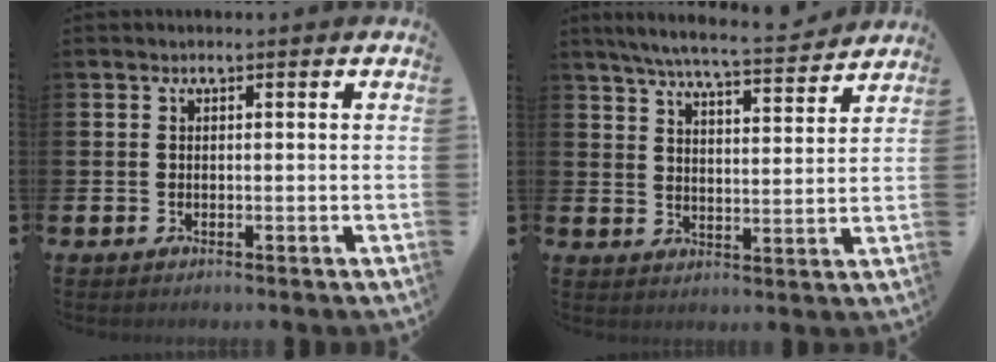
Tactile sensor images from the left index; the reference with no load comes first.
{"total": 6.7, "force": [6.3, 0.1, 2.2], "torque": [-0.059, -0.041, 0.108]}